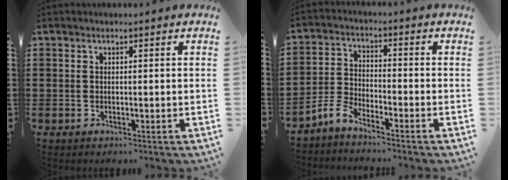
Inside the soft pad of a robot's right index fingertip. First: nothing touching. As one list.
[{"total": 4.0, "force": [-3.8, 0.5, 1.3], "torque": [-0.046, 0.003, -0.083]}]